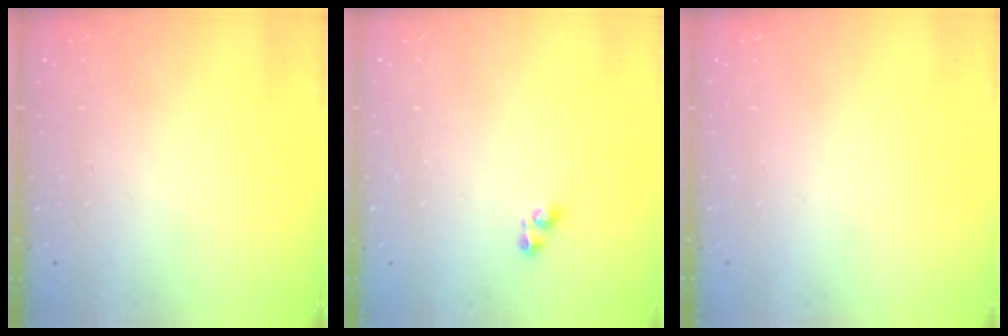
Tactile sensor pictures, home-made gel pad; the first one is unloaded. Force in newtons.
{"total": 3.0, "press": 3.0, "slide": 0.4}
{"total": 0.0}